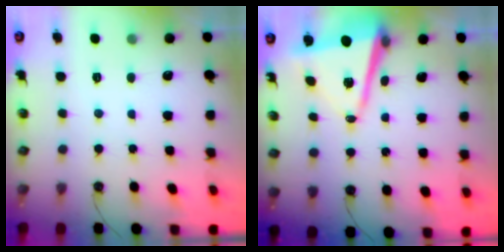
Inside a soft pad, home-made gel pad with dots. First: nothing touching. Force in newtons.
{"total": 10.5, "press": 10.3, "slide": 1.8}